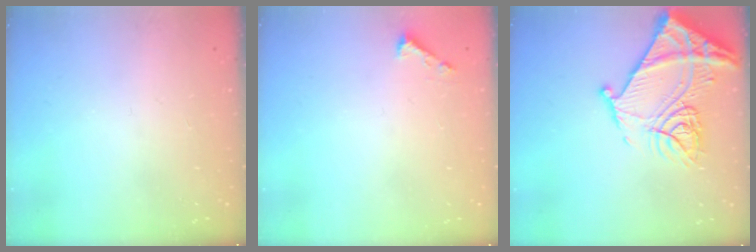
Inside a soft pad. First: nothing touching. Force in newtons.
{"total": 1.6, "press": 1.6, "slide": 0.1}
{"total": 19.8, "press": 19.7, "slide": 2.1}